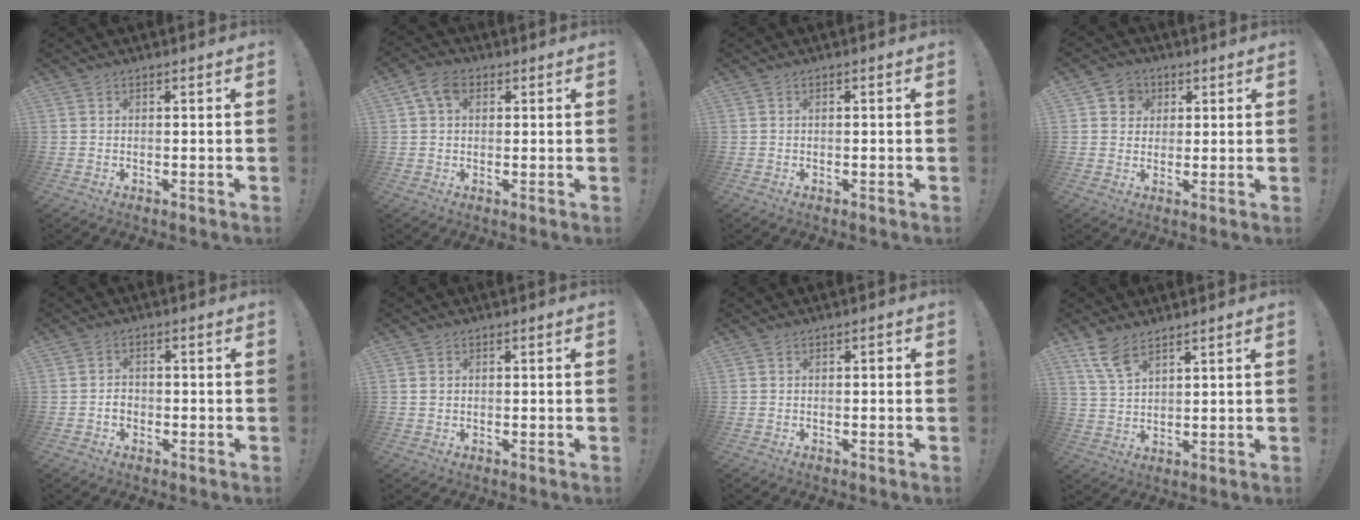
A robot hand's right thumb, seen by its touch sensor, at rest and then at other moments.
{"total": 6.2, "force": [2.2, 4.2, 4.0], "torque": [-0.065, 0.003, 0.044]}
{"total": 0.0}
{"total": 5.5, "force": [1.3, 5.2, 1.2], "torque": [-0.017, -0.005, 0.025]}
{"total": 2.7, "force": [-1.0, 2.1, 1.3], "torque": [-0.013, 0.005, -0.019]}
{"total": 1.3, "force": [0.4, 1.2, 0.3], "torque": [-0.005, 0.006, 0.006]}
{"total": 0.9, "force": [-0.6, 0.3, 0.5], "torque": [-0.013, 0.005, -0.012]}
{"total": 7.2, "force": [5.2, 2.8, 4.1], "torque": [-0.075, -0.027, 0.099]}